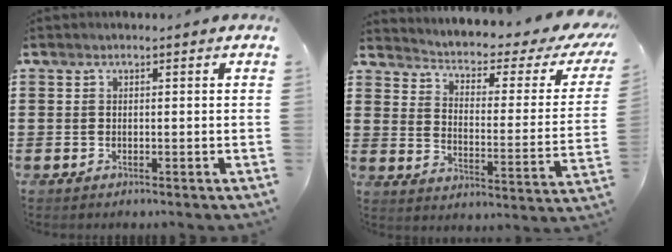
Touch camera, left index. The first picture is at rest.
{"total": 2.8, "force": [1.4, 0.8, 2.2], "torque": [-0.056, -0.022, 0.010]}